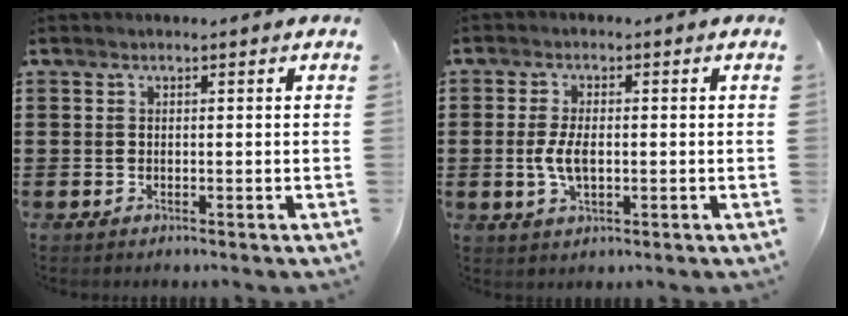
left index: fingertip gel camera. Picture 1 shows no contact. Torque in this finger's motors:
{"motor_torque": [0.87, 0.61, 0.51, 0.14]}